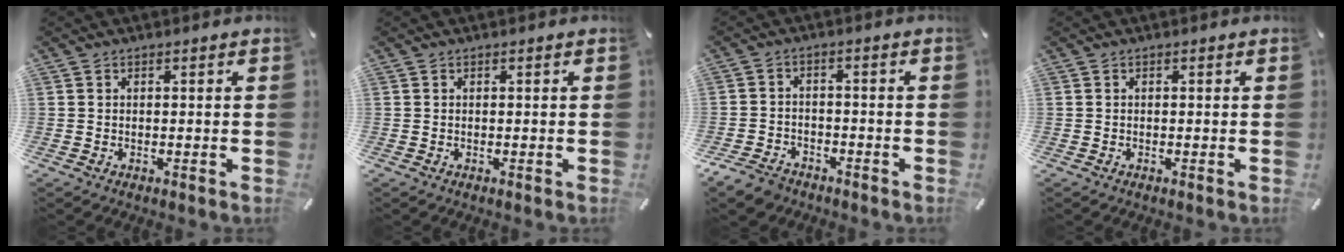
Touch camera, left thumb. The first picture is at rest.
{"total": 0.0}
{"total": 5.4, "force": [-4.4, 2.8, 1.3], "torque": [-0.038, 0.018, -0.086]}
{"total": 0.0}